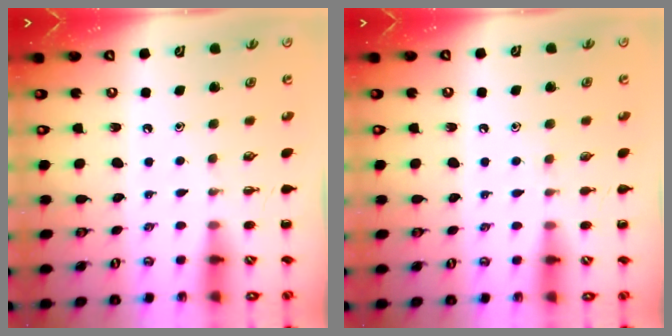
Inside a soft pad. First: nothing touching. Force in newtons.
{"total": 4.9, "press": 4.7, "slide": 1.4}